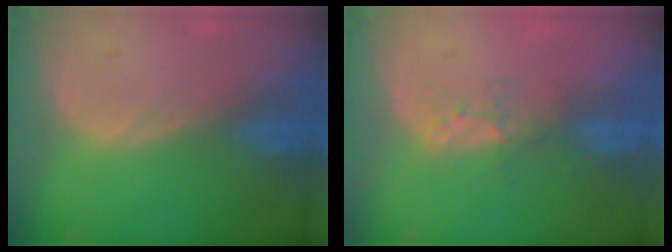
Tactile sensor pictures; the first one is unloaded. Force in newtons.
{"total": 3.3, "press": 2.8, "slide": 1.7}